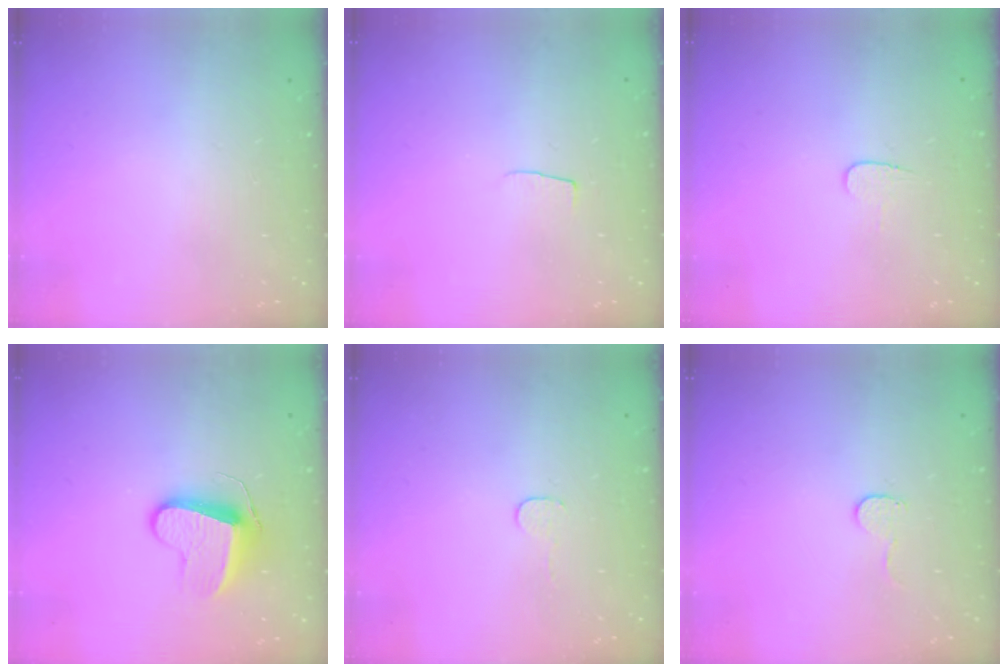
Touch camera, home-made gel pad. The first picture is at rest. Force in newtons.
{"total": 3.7, "press": 3.7, "slide": 0.3}
{"total": 4.0, "press": 4.0, "slide": 0.4}
{"total": 9.2, "press": 9.2, "slide": 0.2}
{"total": 2.7, "press": 2.7, "slide": 0.2}
{"total": 4.6, "press": 4.6, "slide": 0.4}